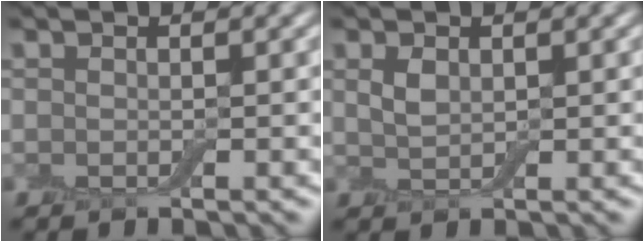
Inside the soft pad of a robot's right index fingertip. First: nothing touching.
{"total": 1.1, "force": [0.7, 0.6, 0.6], "torque": [-0.019, 0.003, 0.016]}